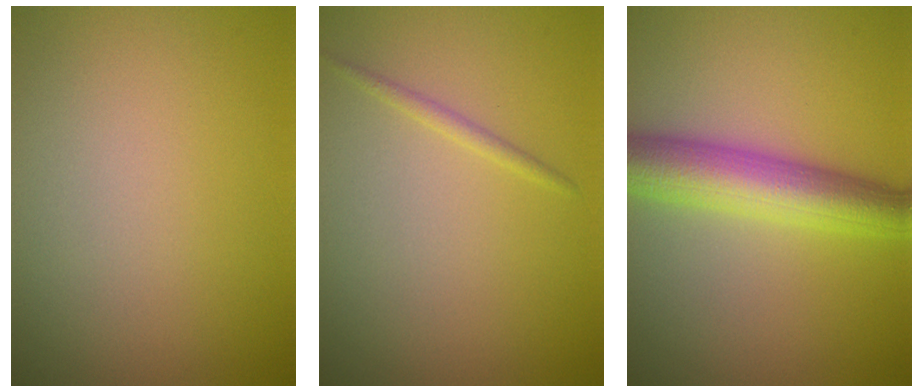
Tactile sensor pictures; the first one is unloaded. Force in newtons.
{"total": 0.9, "press": 0.9, "slide": 0.1}
{"total": 6.3, "press": 6.3, "slide": 0.0}